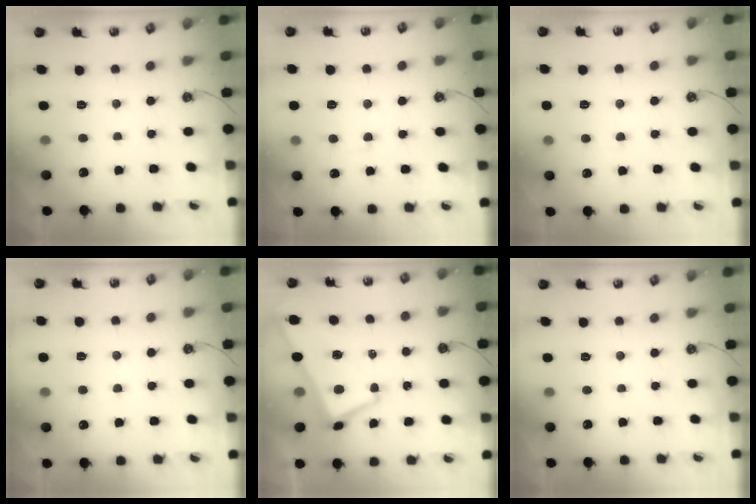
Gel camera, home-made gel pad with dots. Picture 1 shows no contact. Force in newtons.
{"total": 1.0, "press": 0.9, "slide": 0.5}
{"total": 3.6, "press": 3.5, "slide": 0.7}
{"total": 3.0, "press": 2.9, "slide": 0.4}
{"total": 6.7, "press": 6.6, "slide": 1.4}
{"total": 0.0}